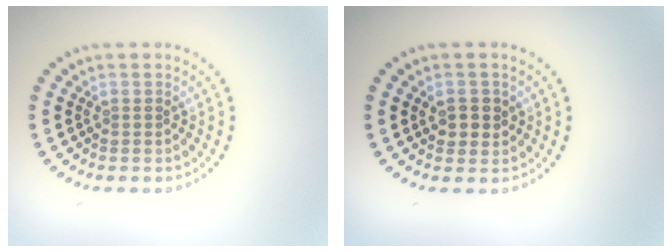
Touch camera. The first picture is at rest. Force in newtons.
{"total": 2.0, "press": 2.0, "slide": 0.4}